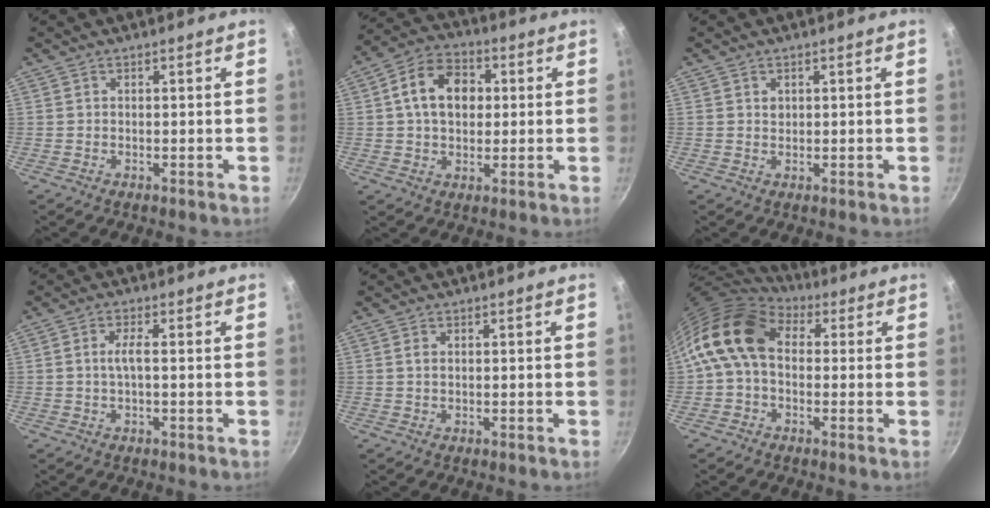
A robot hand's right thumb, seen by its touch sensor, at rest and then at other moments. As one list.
[{"total": 11.5, "force": [1.8, 8.4, 7.7], "torque": [-0.103, 0.017, 0.016]}, {"total": 1.1, "force": [0.5, 0.9, 0.4], "torque": [-0.004, -0.001, 0.008]}, {"total": 2.8, "force": [0.0, 0.8, 2.7], "torque": [-0.059, 0.009, -0.001]}, {"total": 1.3, "force": [0.4, 0.8, 0.9], "torque": [-0.016, 0.002, 0.005]}, {"total": 12.5, "force": [1.8, 8.9, 8.5], "torque": [-0.139, 0.018, 0.011]}]